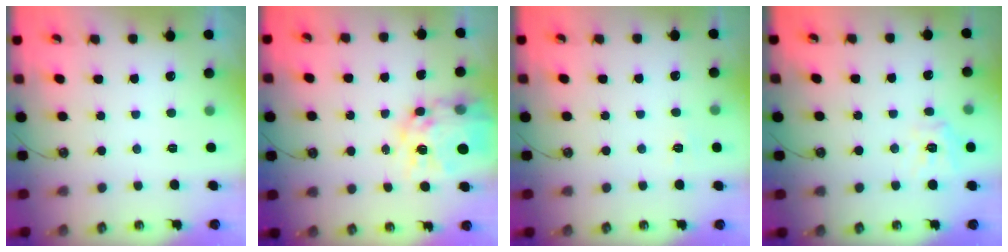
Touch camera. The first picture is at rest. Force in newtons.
{"total": 15.0, "press": 14.9, "slide": 1.5}
{"total": 4.0, "press": 4.0, "slide": 0.5}
{"total": 11.6, "press": 11.5, "slide": 1.3}